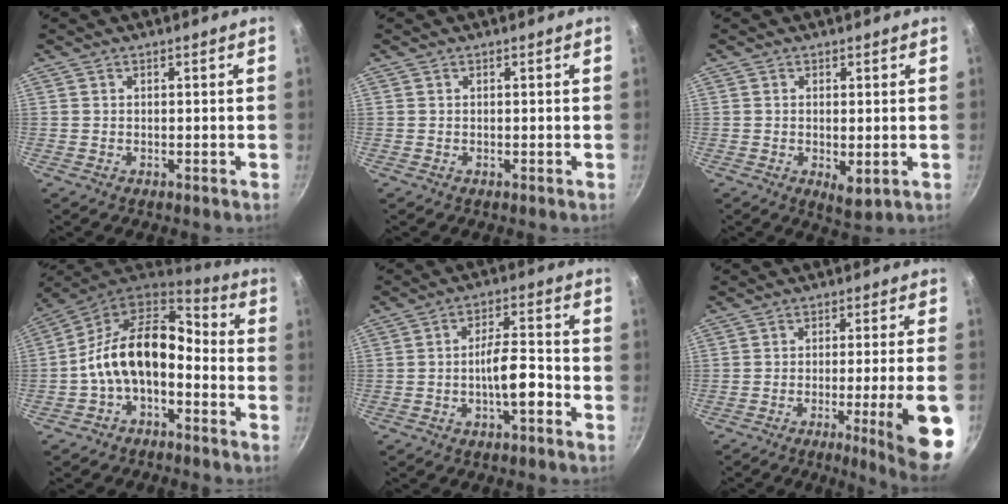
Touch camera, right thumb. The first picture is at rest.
{"total": 0.0}
{"total": 3.8, "force": [-0.4, 1.6, 3.4], "torque": [-0.056, -0.015, -0.004]}
{"total": 15.2, "force": [-3.3, 9.4, 11.4], "torque": [-0.184, 0.058, -0.076]}
{"total": 7.5, "force": [-2.9, 2.3, 6.6], "torque": [-0.097, 0.035, -0.050]}
{"total": 13.5, "force": [-4.8, 0.8, 12.5], "torque": [-0.164, 0.018, -0.062]}